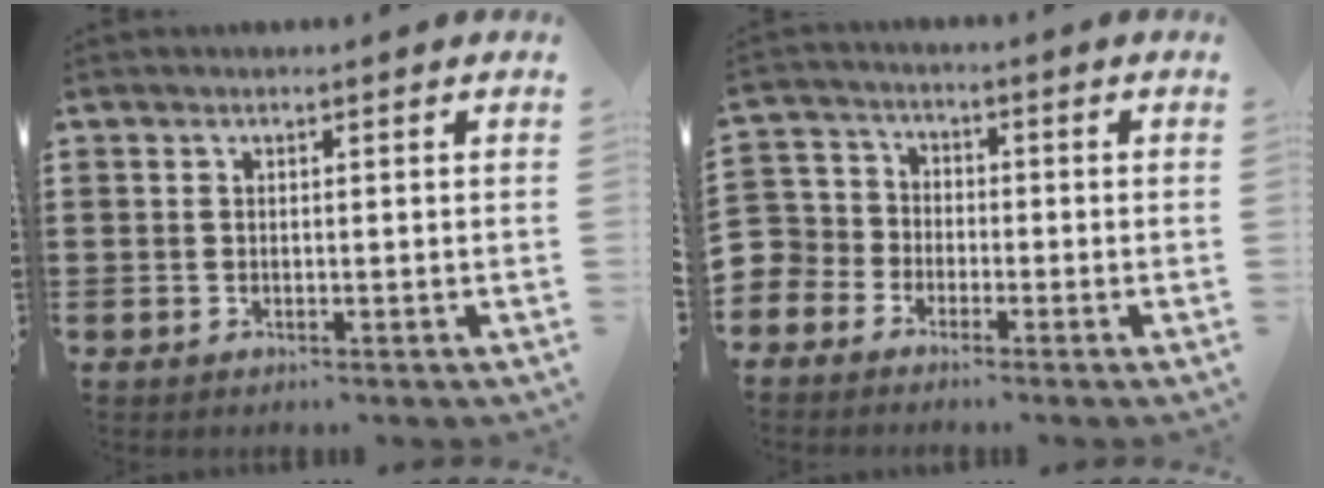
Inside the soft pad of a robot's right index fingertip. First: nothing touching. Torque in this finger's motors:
{"motor_torque": [2.14, 0.00, 0.22, 0.00]}